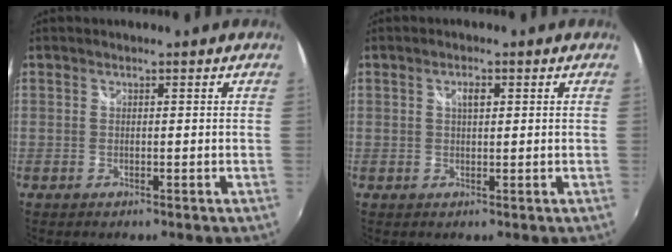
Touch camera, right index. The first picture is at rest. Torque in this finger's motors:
{"motor_torque": [-0.02, 0.03, 0.02, 0.03]}